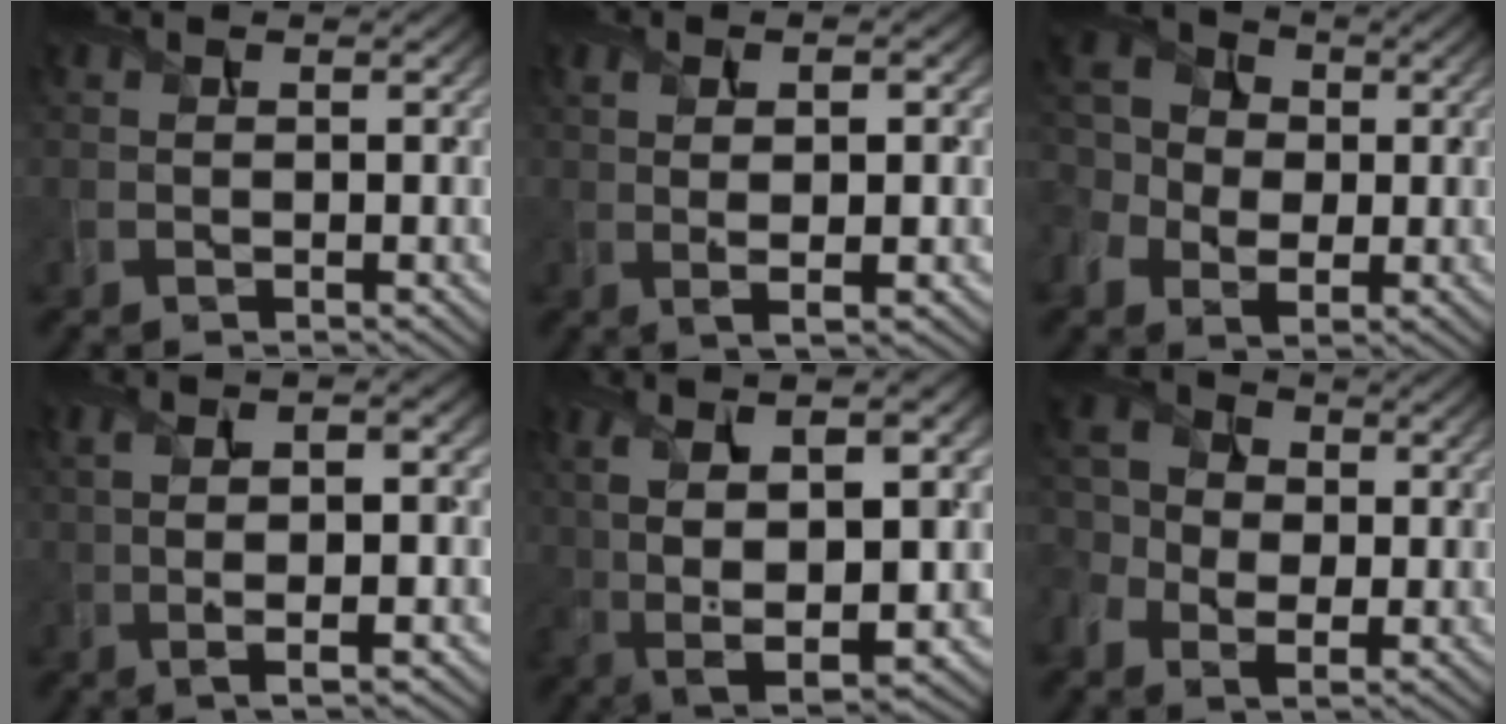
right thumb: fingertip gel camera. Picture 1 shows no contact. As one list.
[{"total": 4.4, "force": [0.3, 1.0, 4.3], "torque": [-0.079, 0.002, 0.006]}, {"total": 7.2, "force": [-0.5, 5.6, 4.4], "torque": [-0.124, 0.000, -0.012]}, {"total": 7.1, "force": [0.0, 1.9, 6.9], "torque": [-0.116, 0.006, 0.002]}, {"total": 13.9, "force": [1.6, 5.5, 12.6], "torque": [-0.266, -0.007, 0.047]}, {"total": 6.8, "force": [-1.0, 5.2, 4.3], "torque": [-0.111, -0.007, -0.022]}]